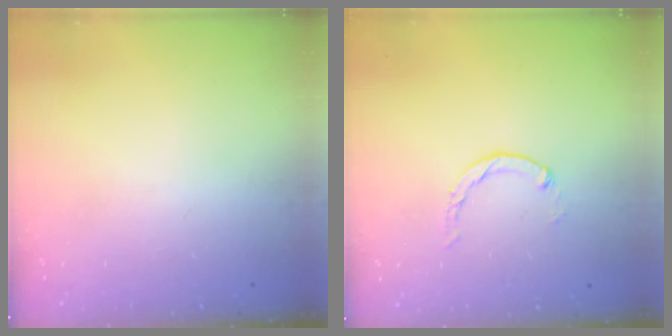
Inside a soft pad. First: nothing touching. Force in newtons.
{"total": 0.7, "press": 0.7, "slide": 0.2}